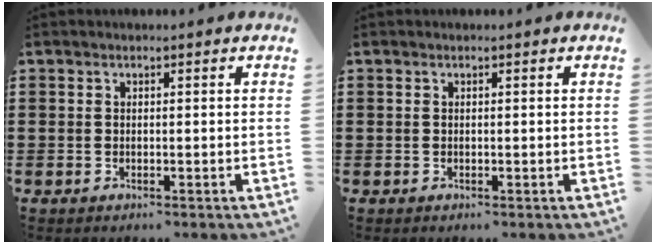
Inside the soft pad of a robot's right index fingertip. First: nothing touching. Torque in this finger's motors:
{"motor_torque": [0.67, 0.69, 0.00, -0.01]}